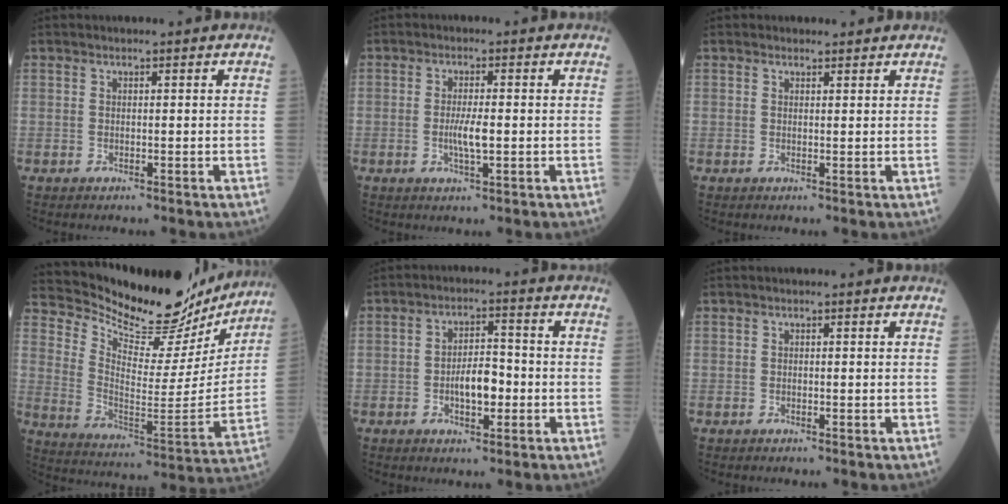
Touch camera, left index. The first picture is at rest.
{"total": 3.1, "force": [-0.6, 0.4, 3.0], "torque": [-0.062, -0.007, -0.013]}
{"total": 1.4, "force": [1.3, 0.6, 0.0], "torque": [-0.002, 0.002, 0.015]}
{"total": 24.2, "force": [22.1, 5.3, 8.2], "torque": [-0.133, -0.057, 0.309]}
{"total": 5.5, "force": [-1.6, 2.2, 4.8], "torque": [-0.084, 0.006, -0.029]}
{"total": 0.0}